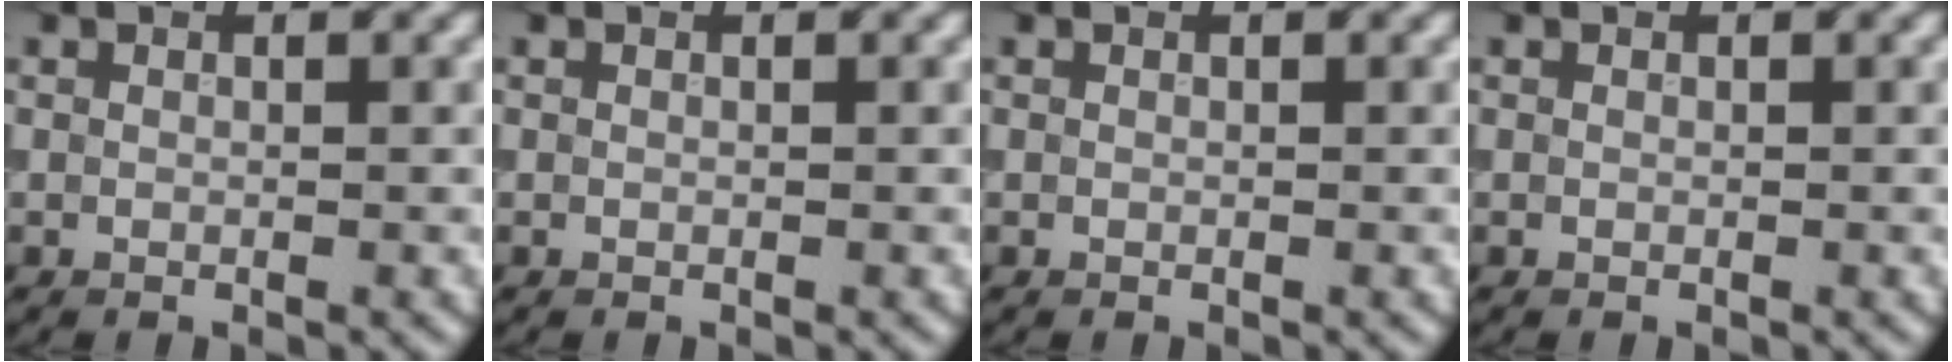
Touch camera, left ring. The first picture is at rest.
{"total": 0.0}
{"total": 0.0}
{"total": 0.0}